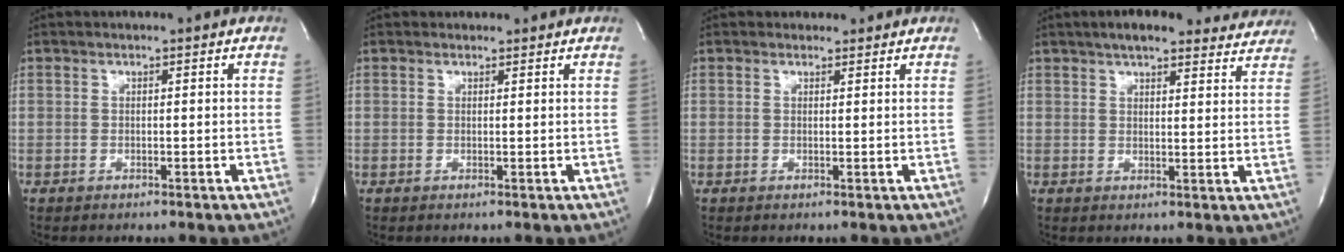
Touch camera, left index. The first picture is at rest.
{"total": 0.6, "force": [0.5, 0.4, -0.1], "torque": [-0.003, 0.000, 0.004]}
{"total": 1.0, "force": [0.8, 0.6, -0.2], "torque": [0.001, 0.002, 0.008]}
{"total": 15.2, "force": [13.3, 4.0, 6.0], "torque": [-0.066, 0.020, 0.159]}